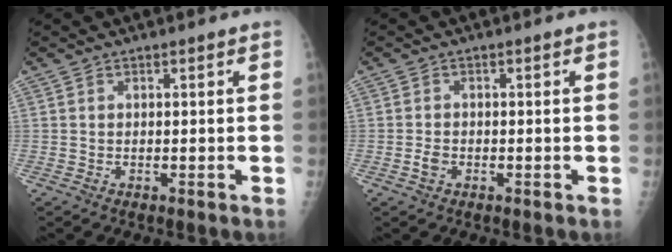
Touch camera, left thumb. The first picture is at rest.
{"total": 1.8, "force": [-0.7, 1.2, 1.0], "torque": [-0.021, 0.003, -0.015]}